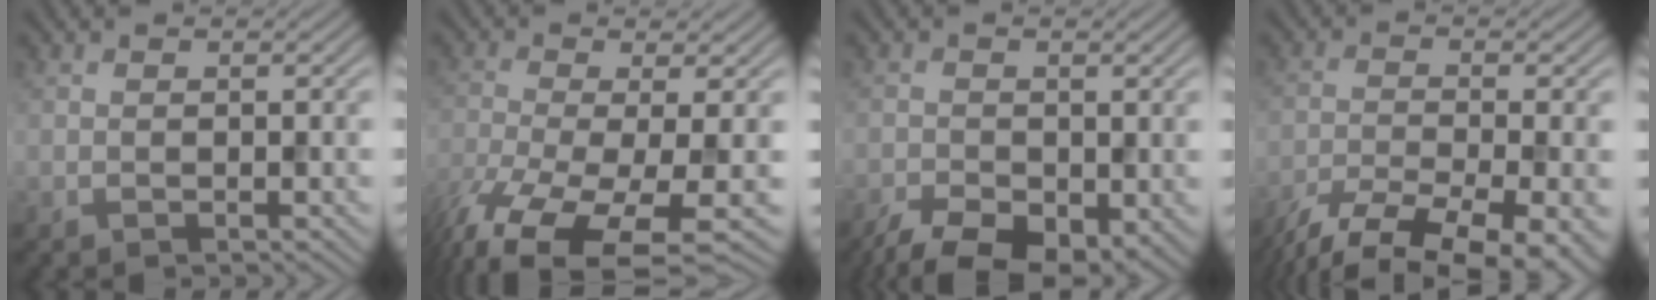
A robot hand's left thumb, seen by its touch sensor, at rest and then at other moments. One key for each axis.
{"total": 11.0, "fx": -6.3, "fy": 3.1, "fz": 8.5, "tx": -0.186, "ty": -0.028, "tz": -0.107}
{"total": 8.6, "fx": -5.3, "fy": 4.0, "fz": 5.5, "tx": -0.105, "ty": -0.029, "tz": -0.084}
{"total": 12.6, "fx": -9.3, "fy": 3.6, "fz": 7.6, "tx": -0.147, "ty": -0.036, "tz": -0.133}